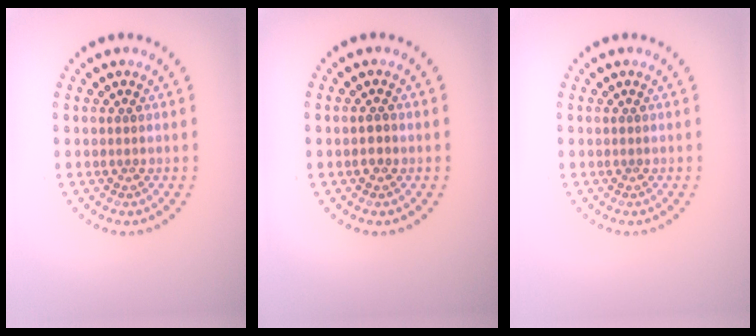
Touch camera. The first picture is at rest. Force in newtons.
{"total": 1.0, "press": 0.9, "slide": 0.2}
{"total": 0.0}